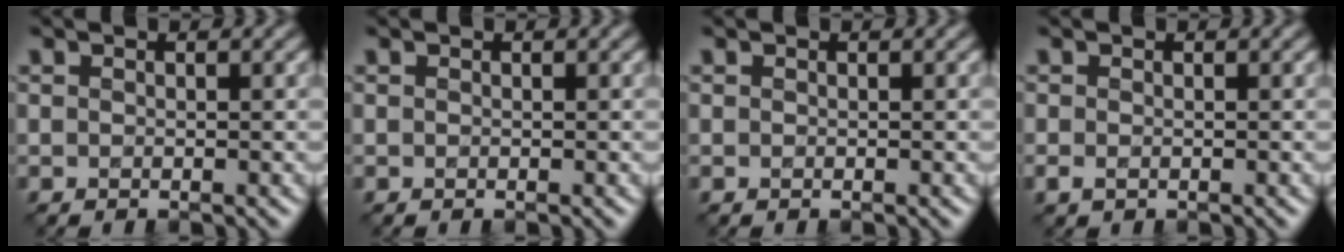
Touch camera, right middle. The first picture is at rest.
{"total": 0.0}
{"total": 0.0}
{"total": 1.0, "force": [-0.4, 0.6, 0.6], "torque": [-0.017, -0.006, -0.007]}